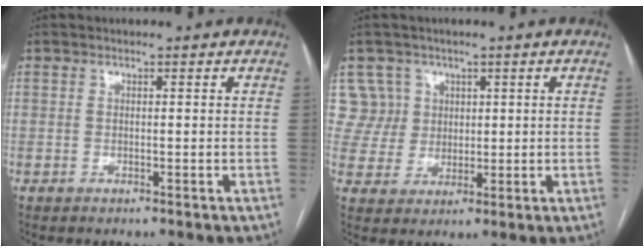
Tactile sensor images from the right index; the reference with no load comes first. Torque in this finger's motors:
{"motor_torque": [-0.31, 0.34, -0.04, -0.05]}